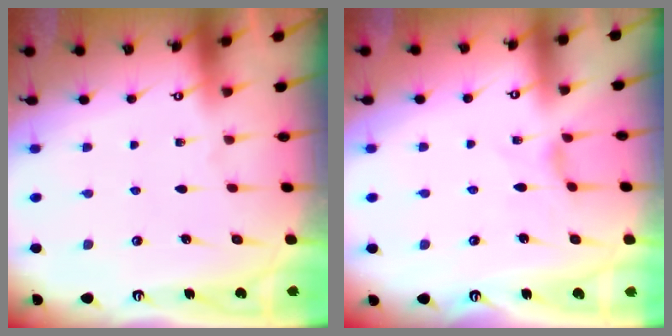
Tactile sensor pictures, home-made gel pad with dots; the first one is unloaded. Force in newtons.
{"total": 1.3, "press": 1.2, "slide": 0.4}